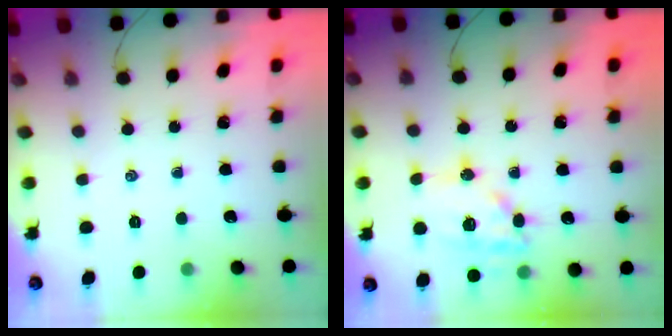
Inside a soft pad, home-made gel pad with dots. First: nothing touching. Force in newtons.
{"total": 13.4, "press": 13.2, "slide": 2.2}